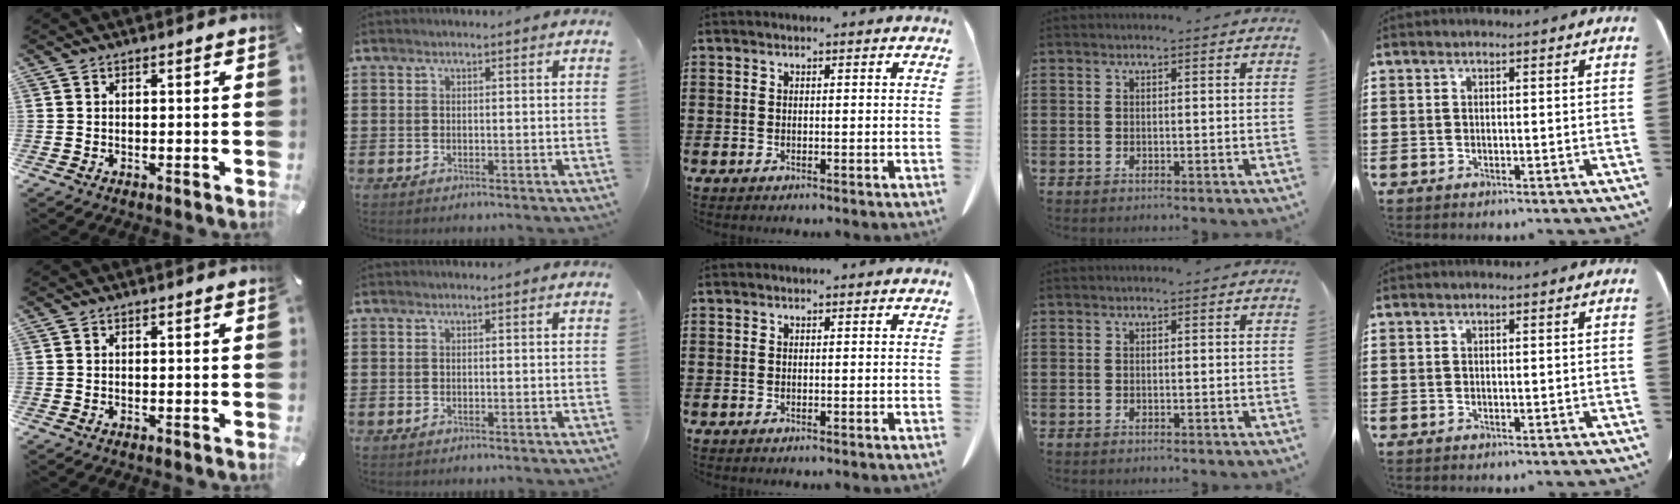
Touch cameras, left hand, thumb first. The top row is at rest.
{}